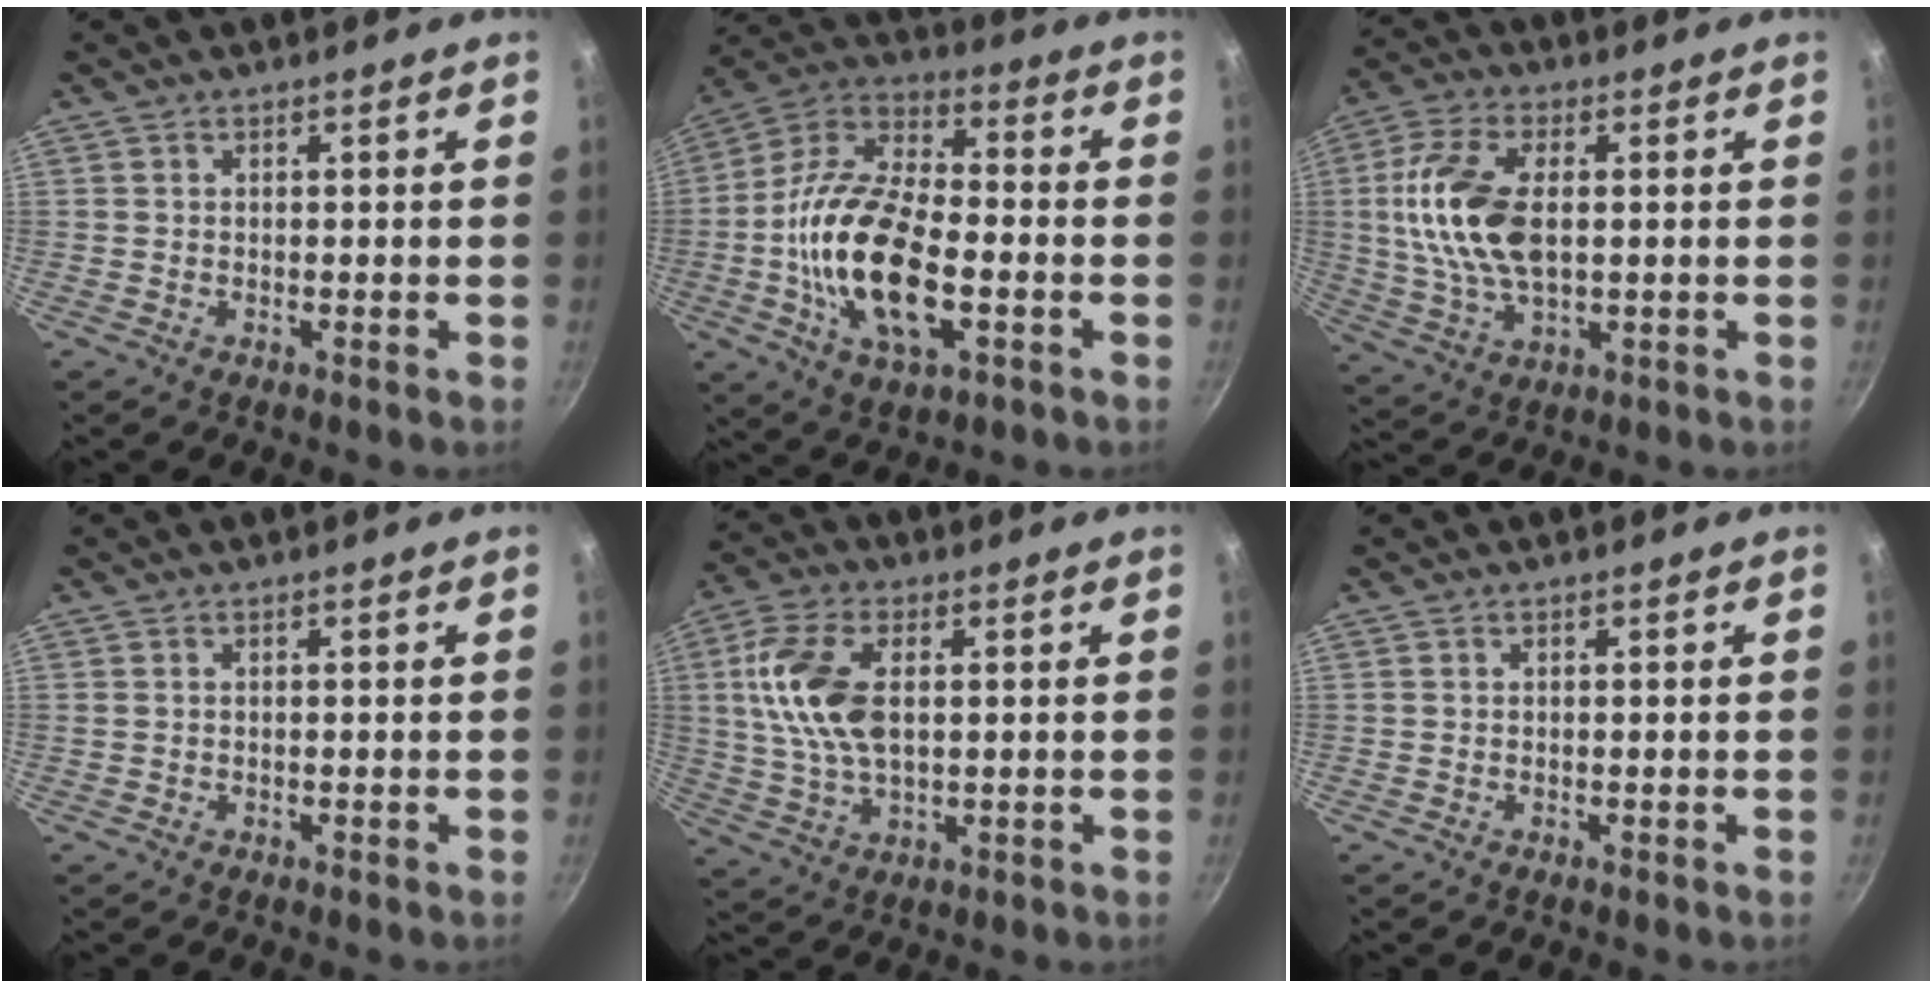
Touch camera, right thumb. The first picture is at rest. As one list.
[{"total": 21.1, "force": [-4.2, 10.3, 17.9], "torque": [-0.334, 0.028, -0.091]}, {"total": 14.7, "force": [1.5, 8.0, 12.2], "torque": [-0.236, 0.004, 0.024]}, {"total": 0.0}, {"total": 12.7, "force": [2.1, 7.1, 10.3], "torque": [-0.199, 0.004, 0.037]}, {"total": 0.0}]